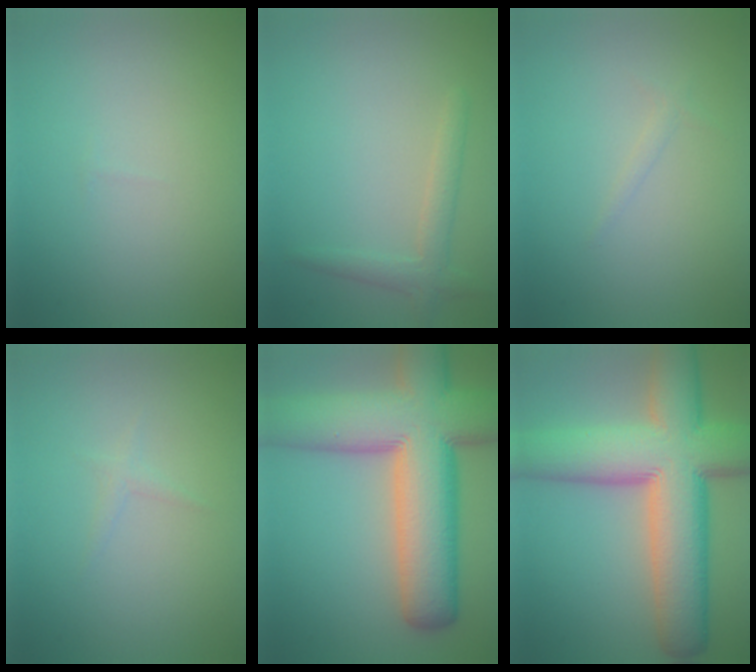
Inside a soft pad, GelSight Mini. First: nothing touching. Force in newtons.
{"total": 2.2, "press": 2.2, "slide": 0.1}
{"total": 0.7, "press": 0.7, "slide": 0.1}
{"total": 0.7, "press": 0.7, "slide": 0.0}
{"total": 14.6, "press": 14.6, "slide": 0.7}
{"total": 13.6, "press": 13.5, "slide": 0.6}